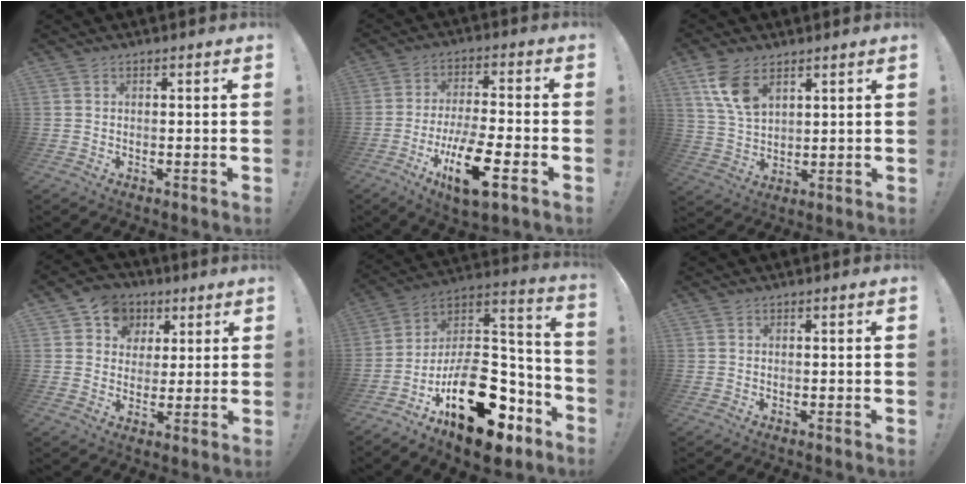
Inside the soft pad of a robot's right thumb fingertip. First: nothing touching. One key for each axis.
{"total": 13.2, "fx": -6.0, "fy": 3.8, "fz": 11.1, "tx": -0.201, "ty": 0.021, "tz": -0.098}
{"total": 9.8, "fx": 5.6, "fy": 5.4, "fz": 5.9, "tx": -0.115, "ty": -0.017, "tz": 0.107}
{"total": 9.2, "fx": 3.6, "fy": 8.1, "fz": 2.3, "tx": -0.029, "ty": -0.012, "tz": 0.072}
{"total": 24.9, "fx": -10.6, "fy": 13.2, "fz": 18.1, "tx": -0.258, "ty": 0.063, "tz": -0.160}
{"total": 0.0}